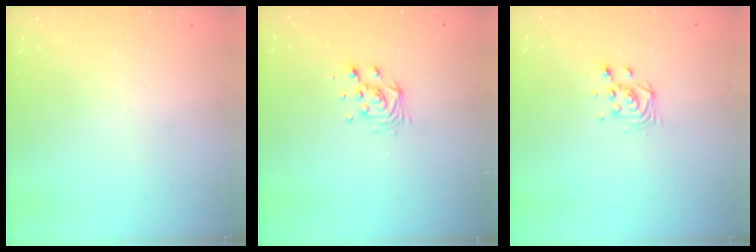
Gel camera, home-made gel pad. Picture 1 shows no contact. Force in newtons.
{"total": 6.4, "press": 6.4, "slide": 0.3}
{"total": 4.0, "press": 4.0, "slide": 0.1}